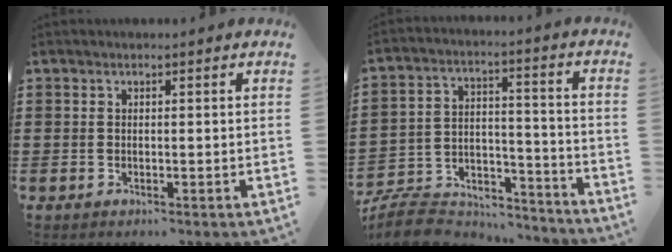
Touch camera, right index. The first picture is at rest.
{"total": 8.5, "force": [-7.8, 2.6, 2.2], "torque": [-0.050, 0.012, -0.154]}